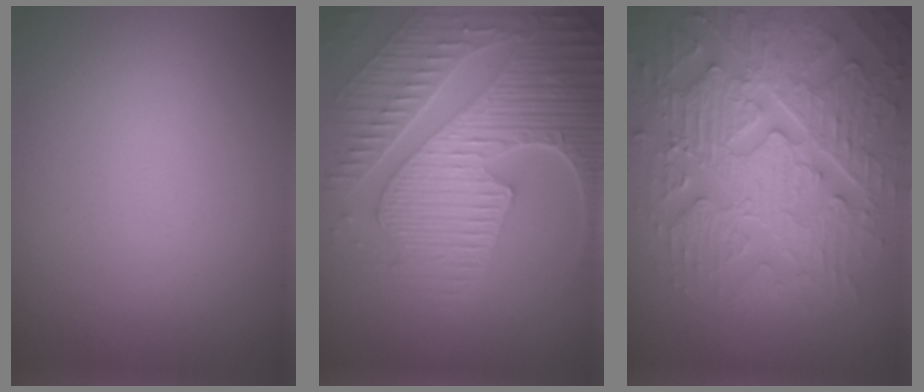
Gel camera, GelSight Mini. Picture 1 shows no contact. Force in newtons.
{"total": 9.1, "press": 6.5, "slide": 6.3}
{"total": 8.0, "press": 6.5, "slide": 4.7}